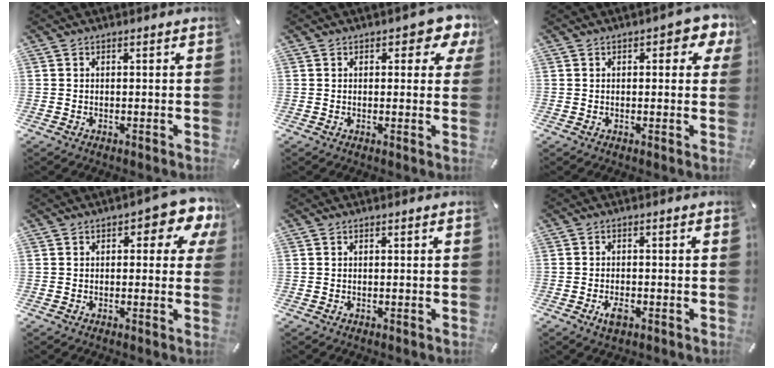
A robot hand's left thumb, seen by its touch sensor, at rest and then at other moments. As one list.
[{"total": 5.0, "force": [2.5, 2.6, 3.4], "torque": [-0.035, -0.008, 0.035]}, {"total": 4.5, "force": [1.4, 2.3, 3.7], "torque": [-0.050, 0.003, 0.018]}, {"total": 7.4, "force": [3.1, 3.5, 5.7], "torque": [-0.068, -0.014, 0.046]}, {"total": 0.0}, {"total": 3.1, "force": [-1.5, 1.6, 2.2], "torque": [-0.049, 0.000, -0.028]}]